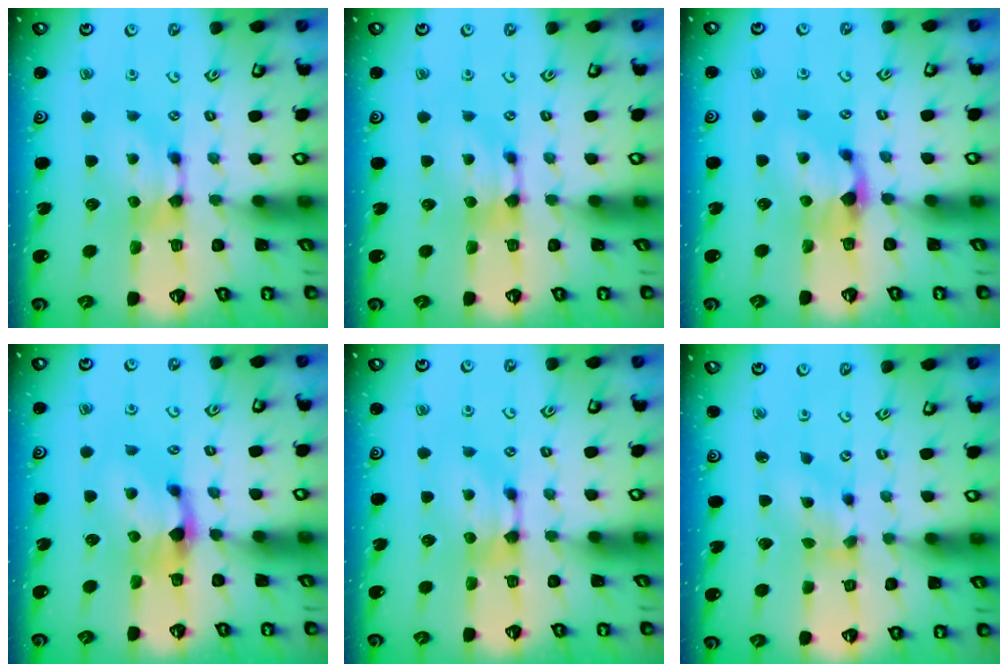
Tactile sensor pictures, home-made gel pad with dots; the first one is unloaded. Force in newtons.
{"total": 0.0}
{"total": 1.1, "press": 0.3, "slide": 1.1}
{"total": 1.7, "press": 0.9, "slide": 1.4}
{"total": 0.0}
{"total": 1.4, "press": 0.6, "slide": 1.3}